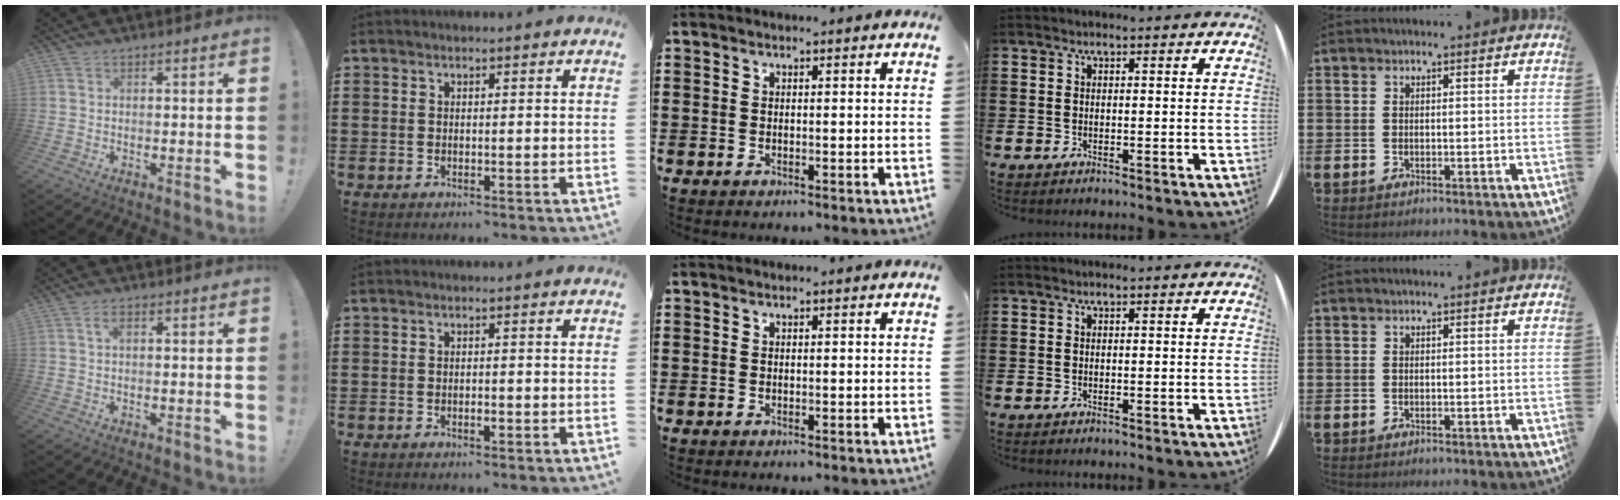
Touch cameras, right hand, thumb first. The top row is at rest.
{"thumb": {"total": 1.7, "force": [0.6, 0.8, 1.5], "torque": [-0.022, 0.003, 0.007]}, "index": {"total": 1.0, "force": [-0.4, 0.4, 0.8], "torque": [-0.016, -0.005, -0.006]}}